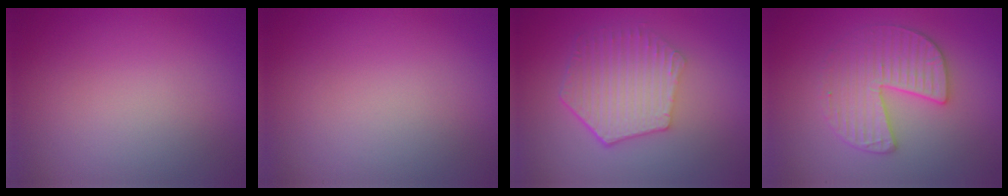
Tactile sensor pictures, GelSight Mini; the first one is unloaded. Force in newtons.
{"total": 0.0}
{"total": 5.8, "press": 4.3, "slide": 3.8}
{"total": 3.5, "press": 3.4, "slide": 0.6}